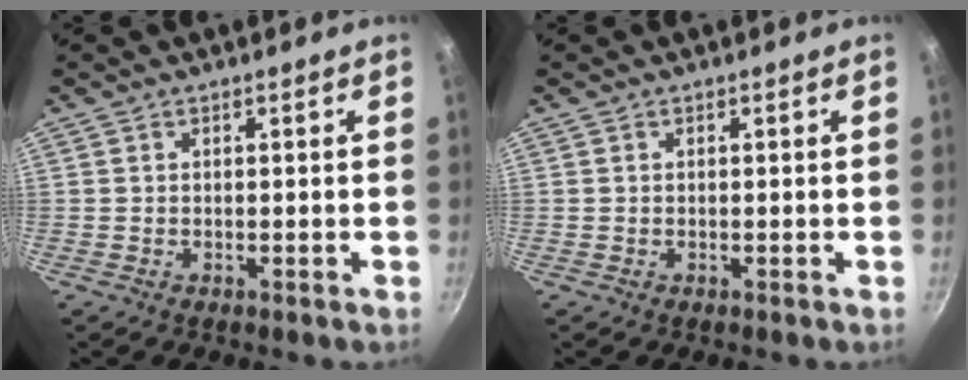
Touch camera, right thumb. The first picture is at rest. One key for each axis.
{"total": 0.0}